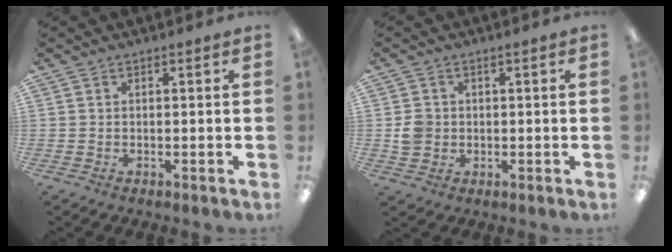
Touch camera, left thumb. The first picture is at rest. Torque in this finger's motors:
{"motor_torque": [0.12, 0.07, 0.59, -0.38, -0.06]}